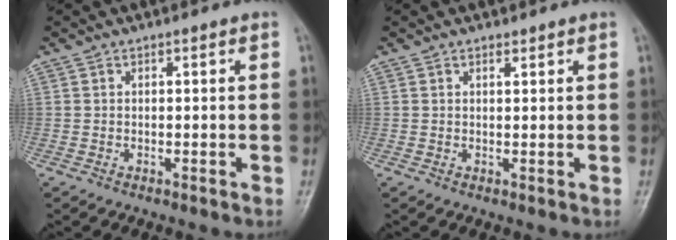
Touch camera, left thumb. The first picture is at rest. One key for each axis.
{"total": 1.0, "fx": 0.8, "fy": 0.5, "fz": 0.4, "tx": -0.004, "ty": -0.006, "tz": 0.010}